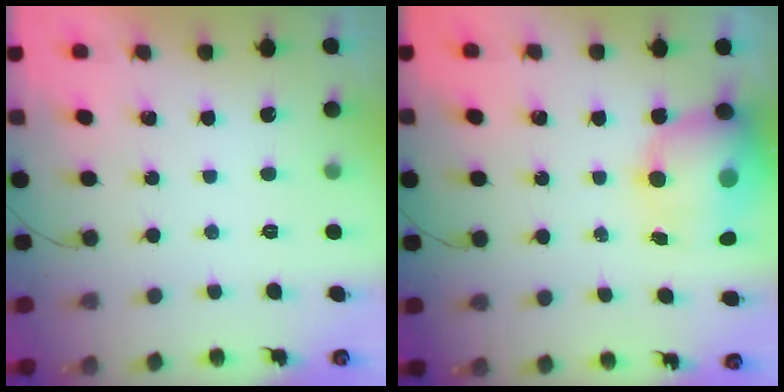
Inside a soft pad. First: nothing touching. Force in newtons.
{"total": 13.2, "press": 12.8, "slide": 3.3}